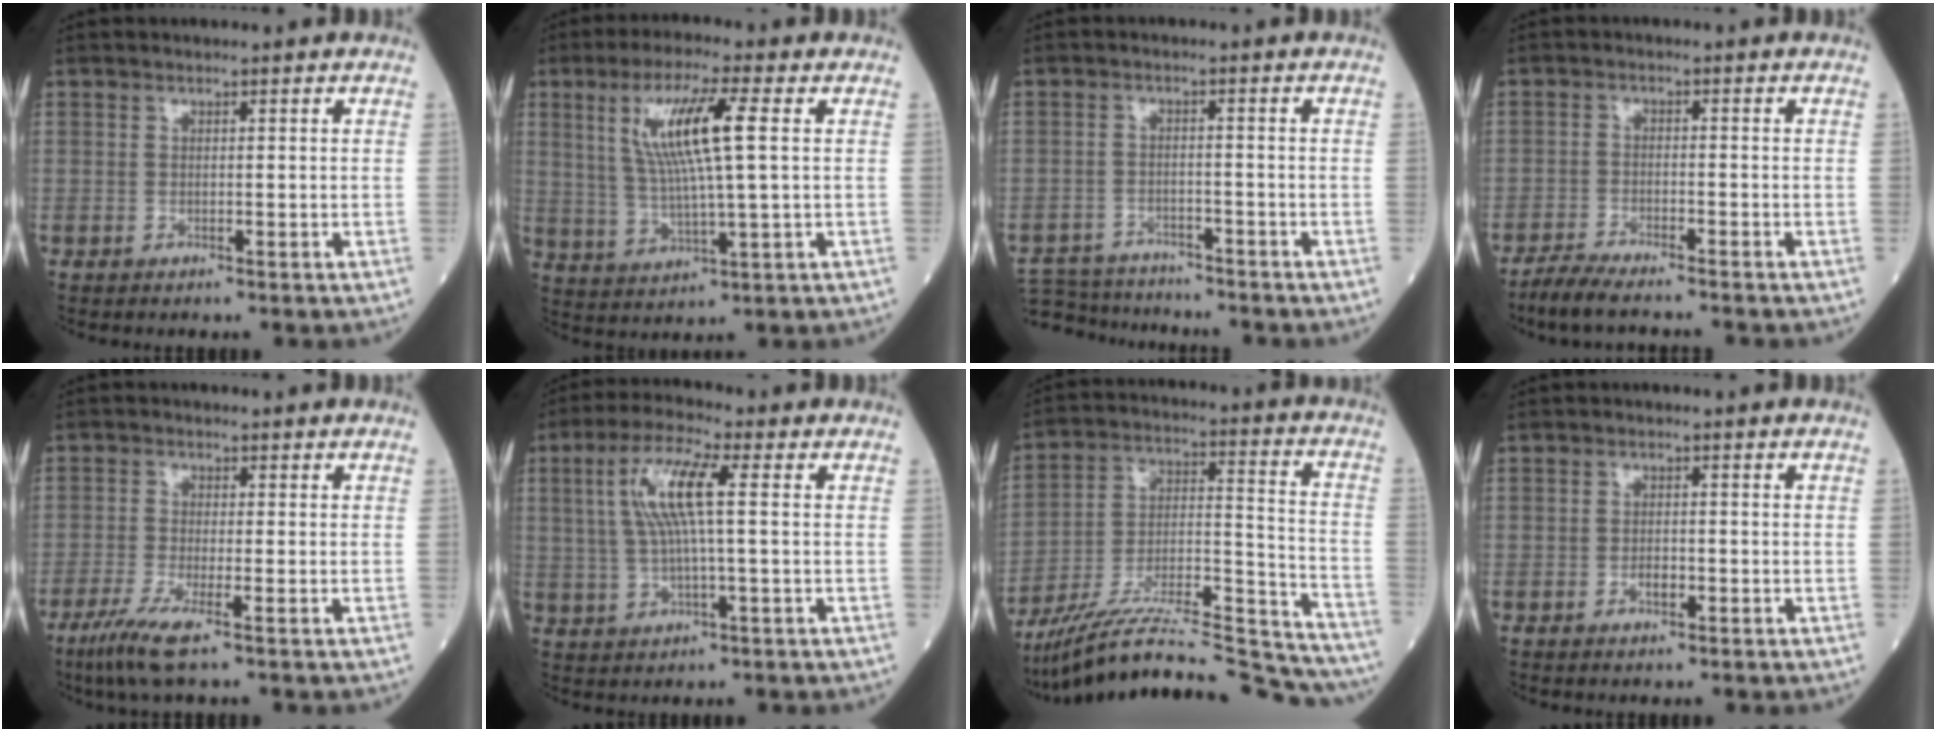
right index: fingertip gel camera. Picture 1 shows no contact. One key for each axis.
{"total": 10.9, "fx": 2.8, "fy": 0.5, "fz": 10.5, "tx": -0.210, "ty": 0.004, "tz": 0.055}
{"total": 8.8, "fx": -8.6, "fy": 1.5, "fz": 1.3, "tx": -0.024, "ty": 0.001, "tz": -0.138}
{"total": 6.9, "fx": -6.1, "fy": 0.4, "fz": 3.3, "tx": -0.056, "ty": -0.019, "tz": -0.104}
{"total": 5.8, "fx": -3.5, "fy": 0.3, "fz": 4.7, "tx": -0.097, "ty": -0.019, "tz": -0.067}
{"total": 8.9, "fx": 1.7, "fy": 0.9, "fz": 8.6, "tx": -0.181, "ty": 0.013, "tz": 0.033}
{"total": 28.6, "fx": -26.8, "fy": 1.3, "fz": 10.0, "tx": -0.127, "ty": -0.002, "tz": -0.404}
{"total": 1.9, "fx": -0.8, "fy": 0.7, "fz": 1.5, "tx": -0.025, "ty": 0.002, "tz": -0.013}